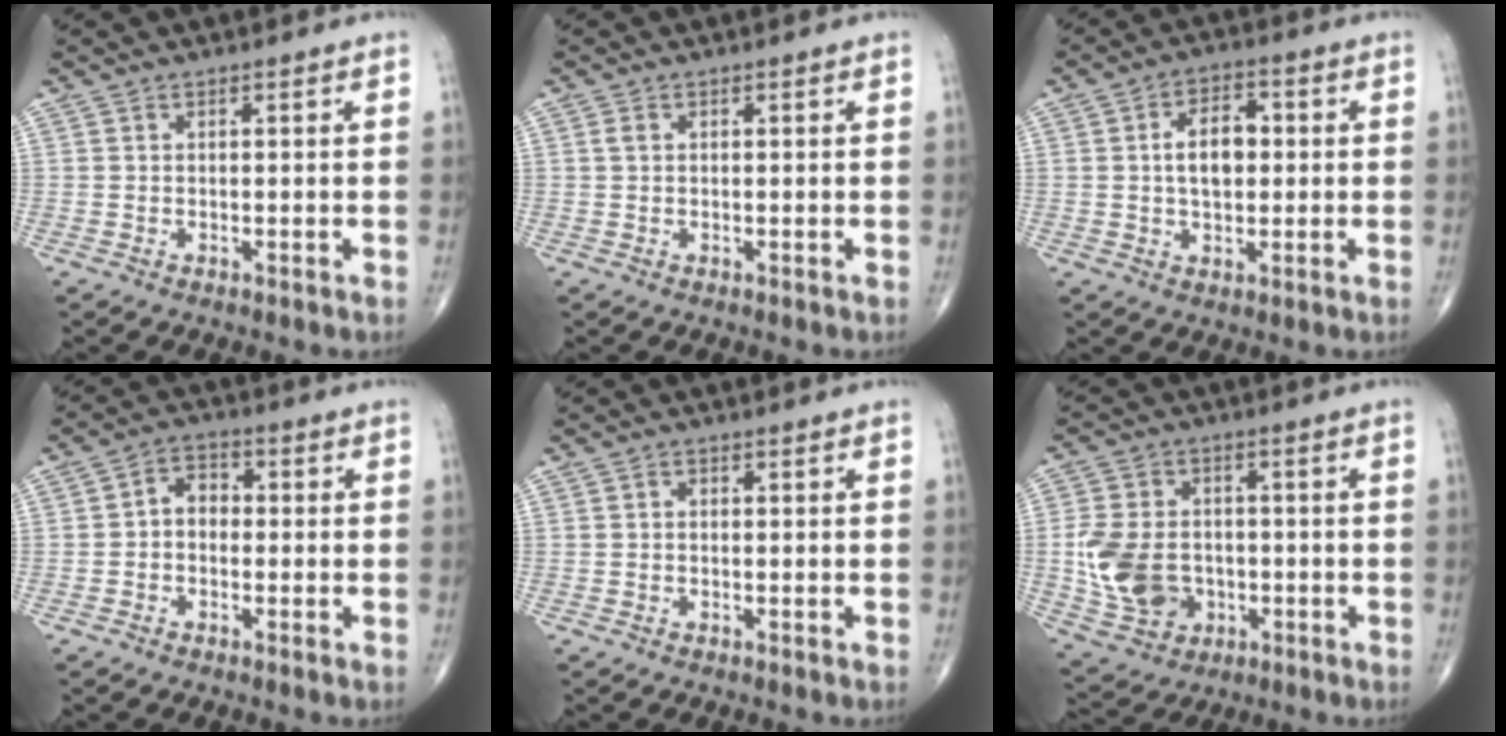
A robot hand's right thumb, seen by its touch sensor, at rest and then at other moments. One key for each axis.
{"total": 1.0, "fx": 0.2, "fy": 0.7, "fz": 0.7, "tx": -0.015, "ty": 0.004, "tz": 0.004}
{"total": 8.1, "fx": 0.6, "fy": 4.9, "fz": 6.3, "tx": -0.090, "ty": 0.014, "tz": 0.007}
{"total": 4.8, "fx": -0.4, "fy": 3.7, "fz": 3.0, "tx": -0.030, "ty": 0.021, "tz": -0.019}
{"total": 0.8, "fx": -0.1, "fy": 0.6, "fz": 0.5, "tx": -0.006, "ty": 0.003, "tz": -0.003}
{"total": 12.6, "fx": -1.7, "fy": 9.8, "fz": 7.7, "tx": -0.133, "ty": 0.008, "tz": -0.023}